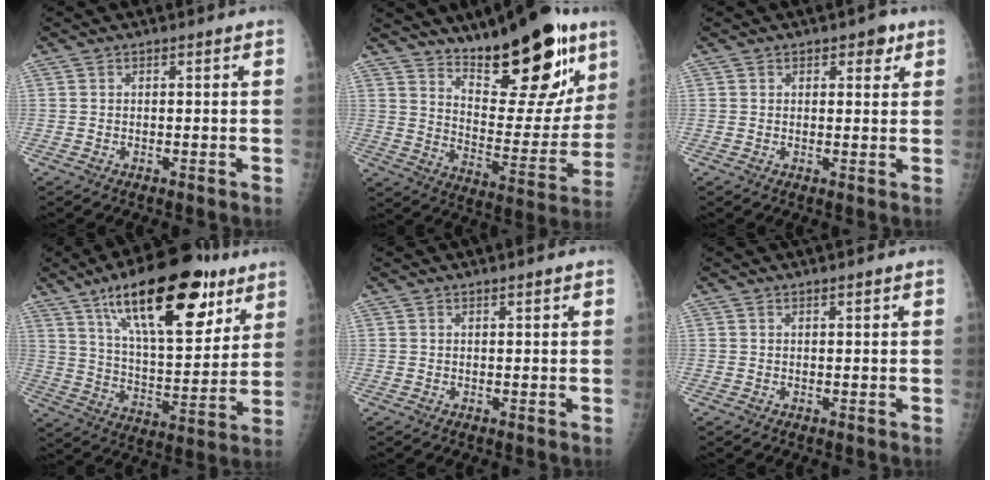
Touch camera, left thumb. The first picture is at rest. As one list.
[{"total": 22.8, "force": [14.7, 8.1, 15.5], "torque": [-0.174, -0.089, 0.228]}, {"total": 3.2, "force": [1.7, 2.0, 1.9], "torque": [-0.002, -0.005, 0.019]}, {"total": 25.1, "force": [14.1, 9.6, 18.4], "torque": [-0.255, -0.045, 0.232]}, {"total": 0.8, "force": [0.6, 0.1, 0.5], "torque": [-0.006, -0.003, 0.010]}, {"total": 0.7, "force": [0.5, 0.1, 0.4], "torque": [-0.006, -0.002, 0.009]}]